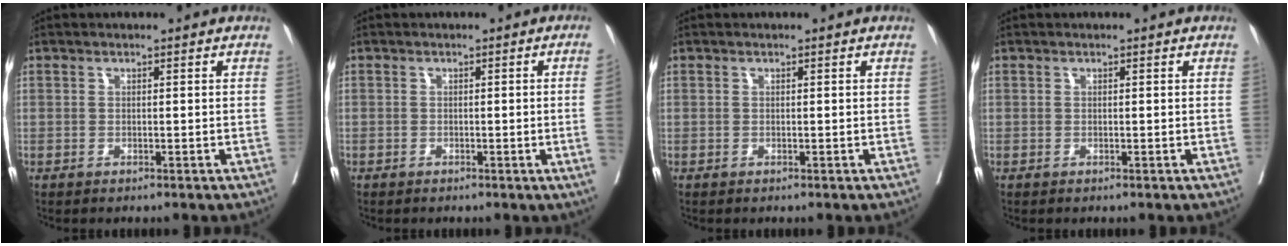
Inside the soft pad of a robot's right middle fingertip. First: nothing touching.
{"total": 2.4, "force": [-0.4, -0.9, 2.1], "torque": [-0.023, -0.003, -0.004]}
{"total": 0.0}
{"total": 0.0}